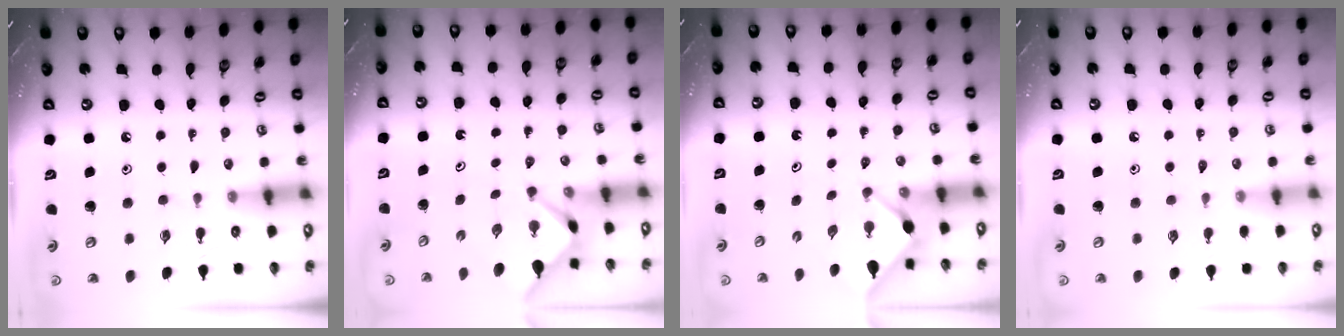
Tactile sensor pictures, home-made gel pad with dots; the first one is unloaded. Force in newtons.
{"total": 2.8, "press": 2.8, "slide": 0.3}
{"total": 2.9, "press": 2.9, "slide": 0.3}
{"total": 3.8, "press": 3.8, "slide": 0.5}